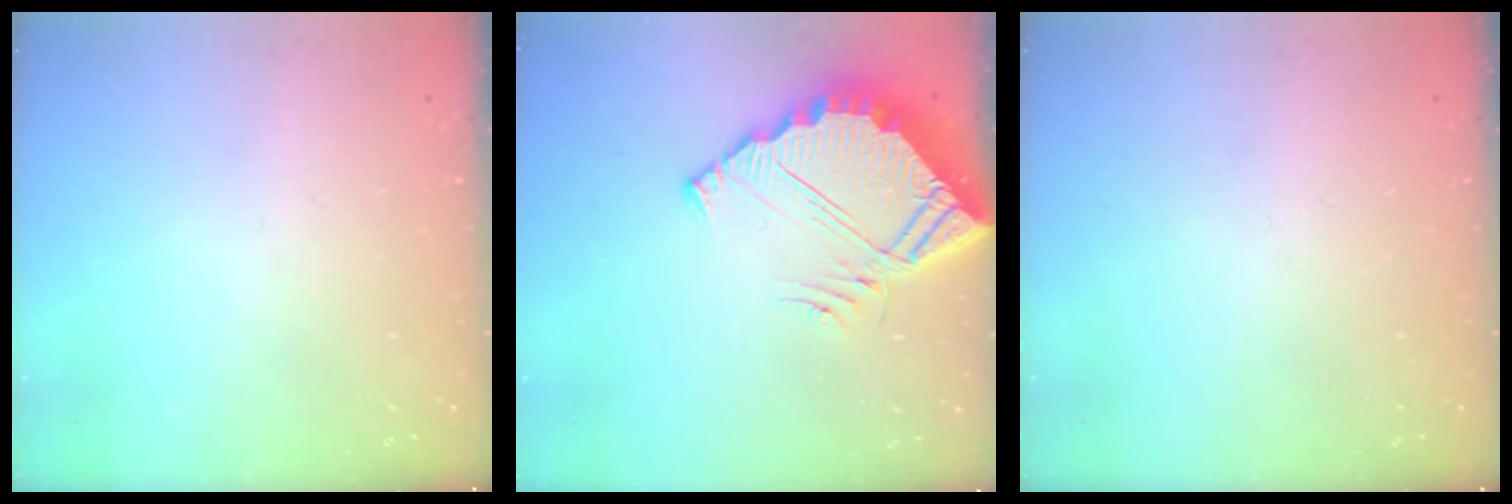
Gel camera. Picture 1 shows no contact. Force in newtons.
{"total": 7.5, "press": 7.5, "slide": 0.6}
{"total": 0.0}